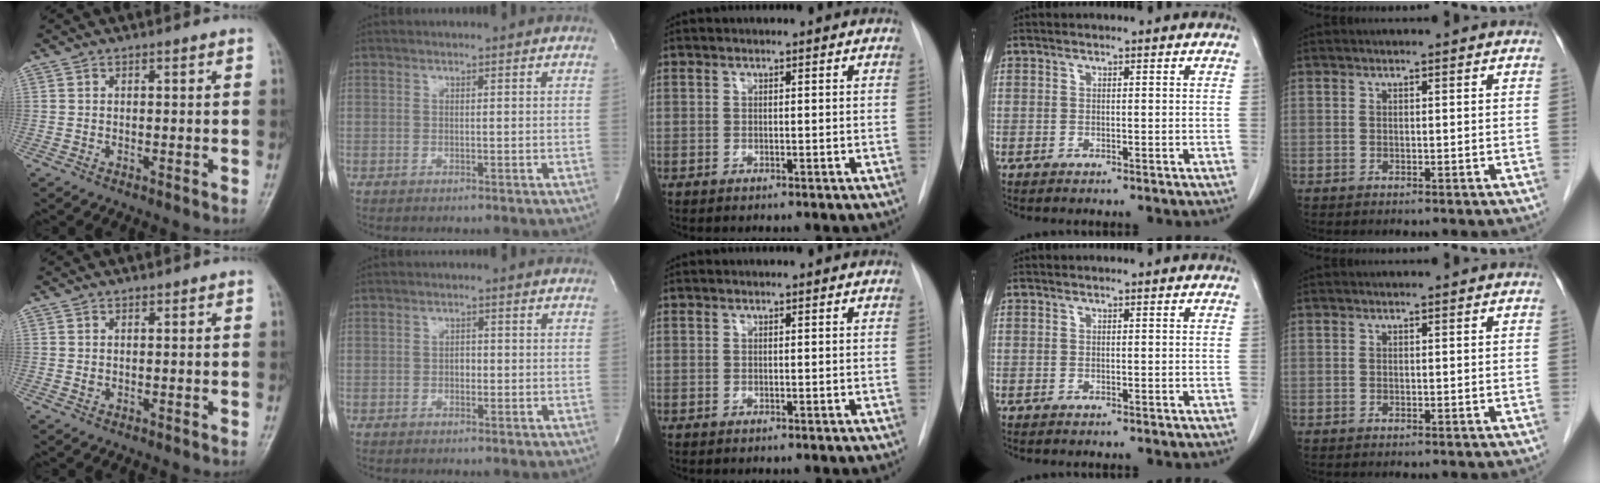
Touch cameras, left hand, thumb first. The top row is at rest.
{"thumb": {"total": 0.7, "force": [0.4, 0.5, 0.3], "torque": [-0.001, -0.002, 0.007]}, "index": {"total": 1.2, "force": [-0.3, 0.9, 0.9], "torque": [-0.013, 0.002, -0.005]}}